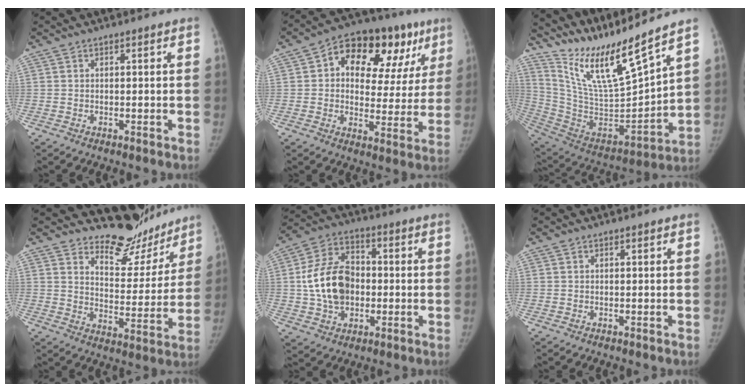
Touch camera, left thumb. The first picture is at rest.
{"total": 21.1, "force": [8.8, 12.5, 14.5], "torque": [-0.141, 0.021, 0.120]}
{"total": 19.1, "force": [15.7, 1.2, 10.7], "torque": [-0.169, -0.092, 0.307]}
{"total": 13.6, "force": [12.2, 5.6, 2.3], "torque": [0.023, -0.111, 0.172]}
{"total": 14.5, "force": [-0.7, 10.7, 9.8], "torque": [-0.153, 0.025, -0.010]}
{"total": 0.0}